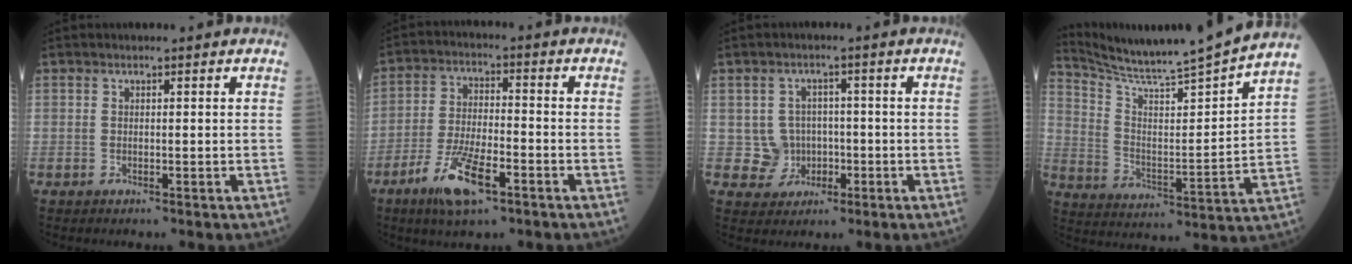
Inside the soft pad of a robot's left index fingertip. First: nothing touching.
{"total": 9.3, "force": [-5.3, 2.5, 7.2], "torque": [-0.146, -0.011, -0.097]}
{"total": 4.4, "force": [-0.9, 4.2, 0.5], "torque": [-0.005, 0.011, -0.010]}
{"total": 18.0, "force": [16.5, -2.9, 6.6], "torque": [-0.123, -0.056, 0.249]}